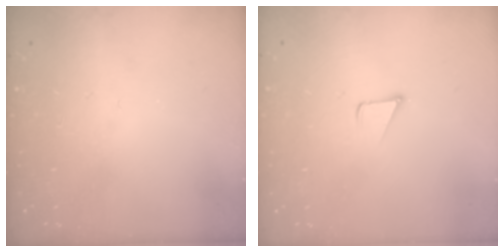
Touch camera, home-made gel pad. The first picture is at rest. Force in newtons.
{"total": 1.7, "press": 1.7, "slide": 0.1}